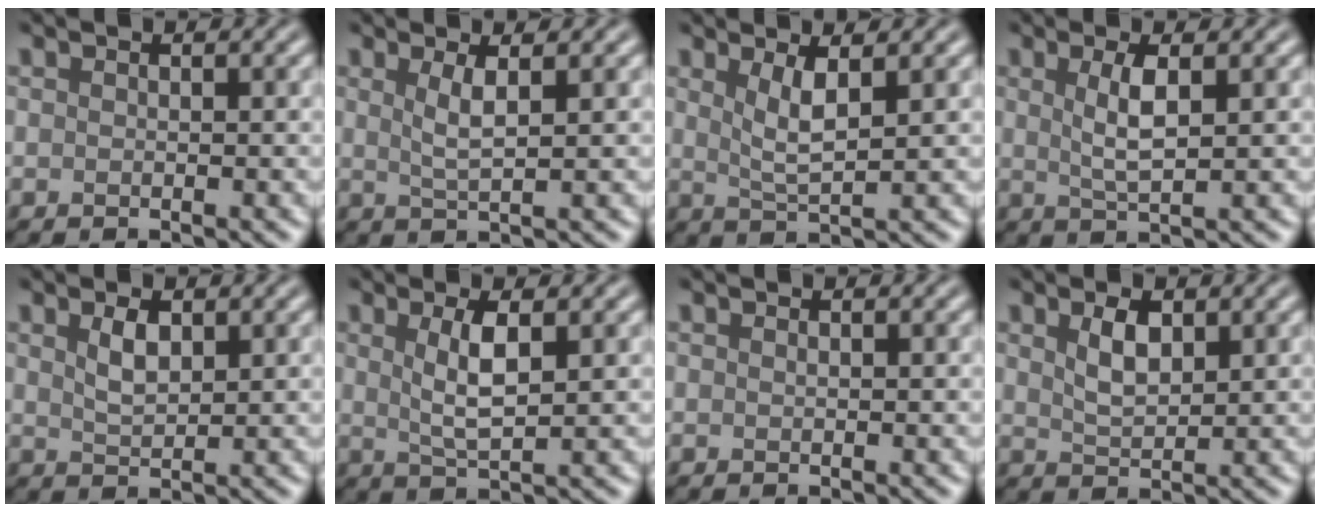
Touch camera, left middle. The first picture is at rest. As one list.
[{"total": 2.4, "force": [0.9, 0.6, 2.2], "torque": [-0.038, -0.003, 0.017]}, {"total": 3.0, "force": [1.2, 0.8, 2.6], "torque": [-0.050, -0.007, 0.025]}, {"total": 2.9, "force": [0.8, 0.8, 2.7], "torque": [-0.054, -0.002, 0.018]}, {"total": 2.1, "force": [1.0, 1.0, 1.6], "torque": [-0.035, -0.001, 0.022]}, {"total": 3.4, "force": [1.0, 1.0, 3.1], "torque": [-0.061, -0.003, 0.020]}, {"total": 0.0}, {"total": 2.7, "force": [1.2, 1.3, 2.0], "torque": [-0.044, -0.001, 0.026]}]